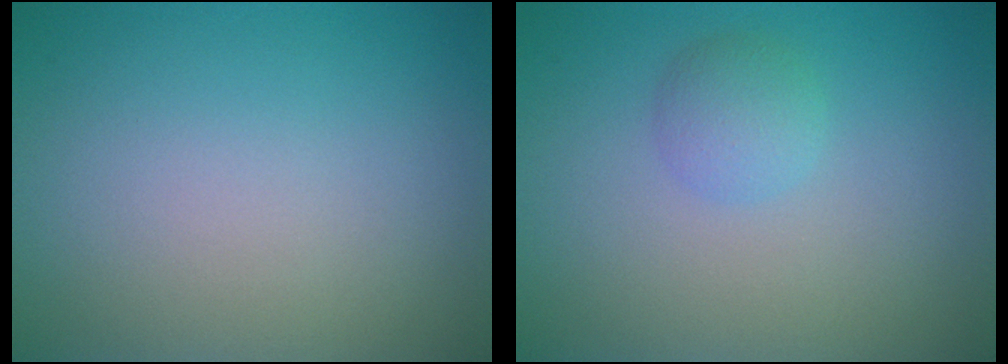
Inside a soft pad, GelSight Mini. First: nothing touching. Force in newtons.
{"total": 1.9, "press": 1.9, "slide": 0.0}